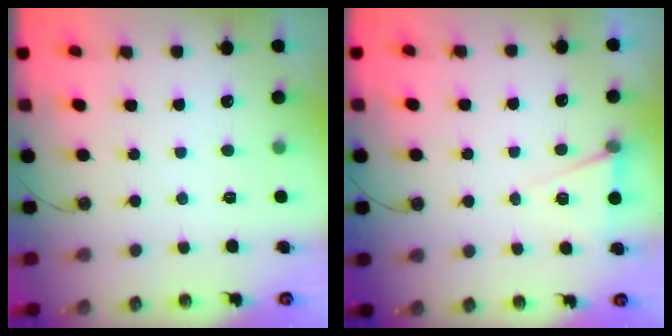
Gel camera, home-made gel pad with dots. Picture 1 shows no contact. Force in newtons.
{"total": 6.6, "press": 4.5, "slide": 4.7}